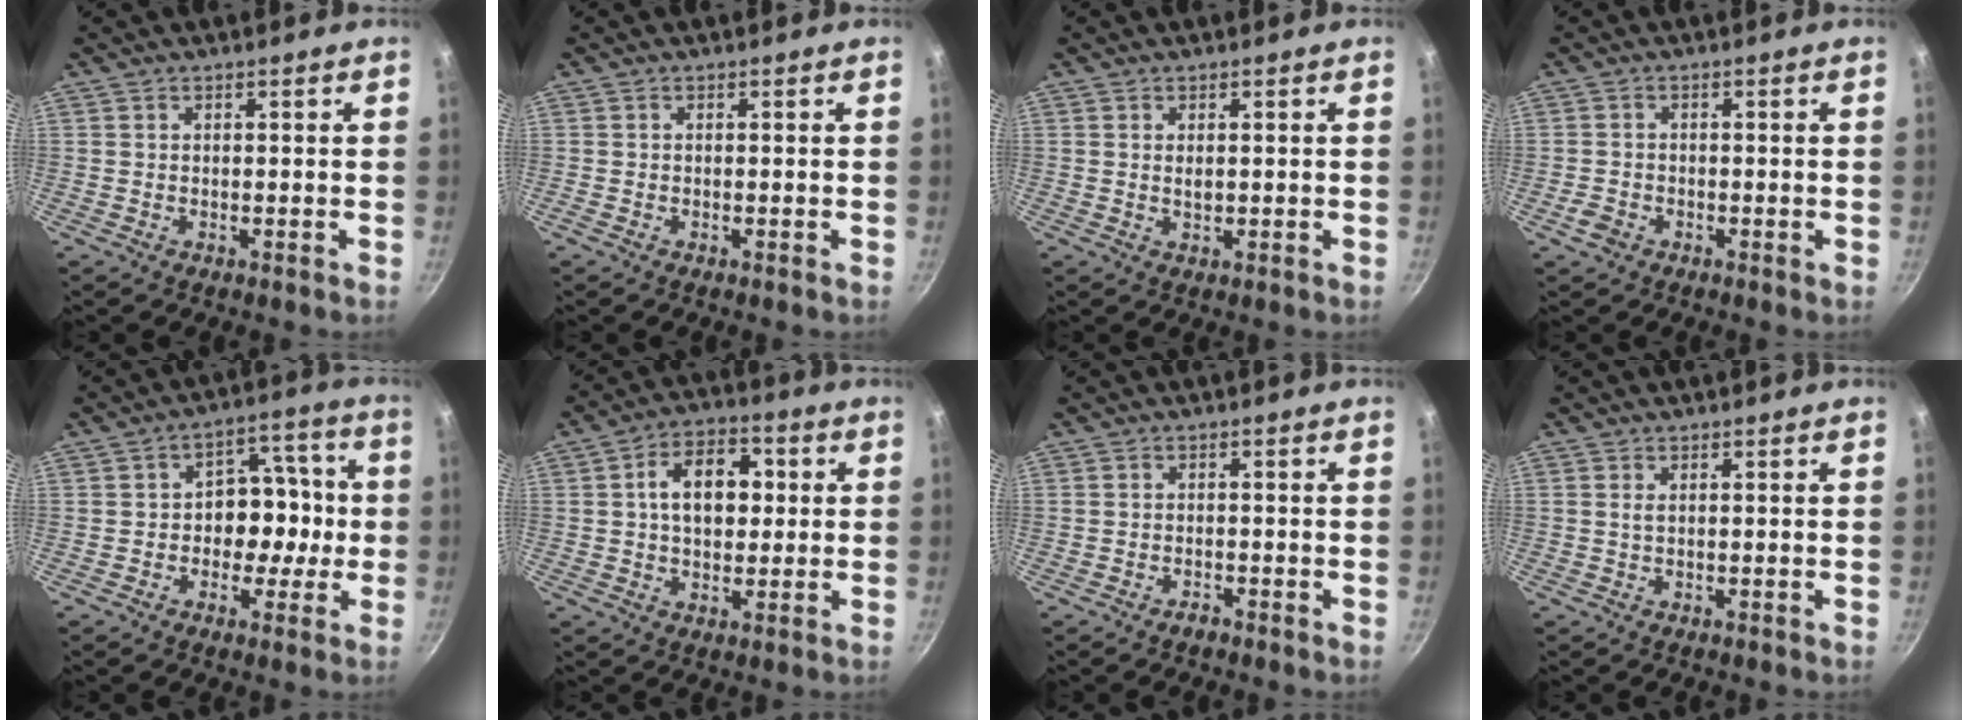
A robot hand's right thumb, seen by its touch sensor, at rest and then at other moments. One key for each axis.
{"total": 0.0}
{"total": 1.4, "fx": 0.2, "fy": 0.8, "fz": 1.1, "tx": -0.017, "ty": 0.000, "tz": 0.005}
{"total": 2.6, "fx": -1.3, "fy": 1.8, "fz": 1.3, "tx": -0.025, "ty": 0.009, "tz": -0.026}
{"total": 10.1, "fx": -1.3, "fy": 7.7, "fz": 6.3, "tx": -0.021, "ty": 0.036, "tz": -0.027}
{"total": 11.0, "fx": 1.5, "fy": 7.4, "fz": 8.0, "tx": -0.091, "ty": 0.016, "tz": 0.013}
{"total": 1.3, "fx": -1.1, "fy": 0.5, "fz": 0.4, "tx": -0.006, "ty": 0.015, "tz": -0.018}
{"total": 0.8, "fx": 0.2, "fy": 0.3, "fz": 0.8, "tx": -0.017, "ty": 0.000, "tz": 0.003}